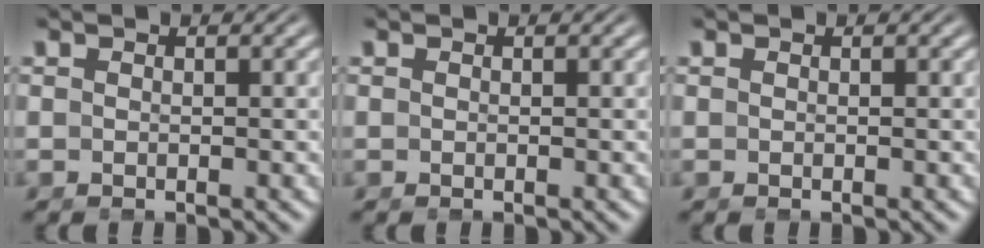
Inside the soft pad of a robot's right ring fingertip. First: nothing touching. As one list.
[{"total": 0.0}, {"total": 0.0}]